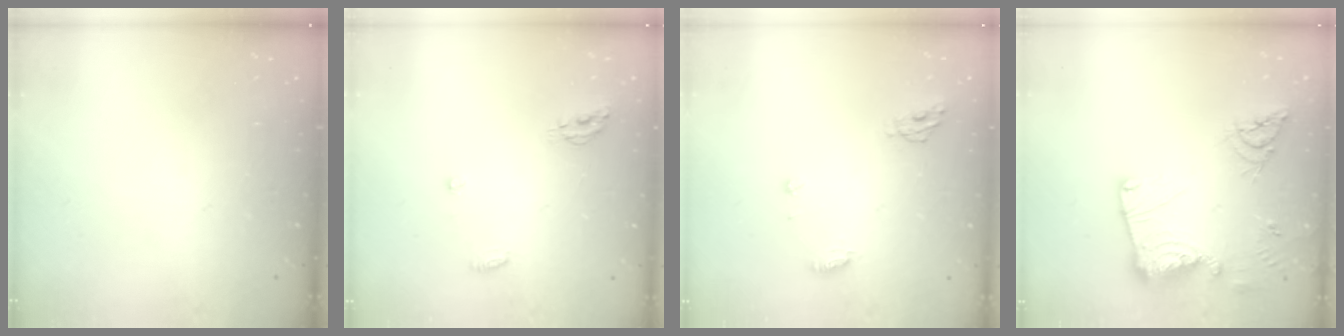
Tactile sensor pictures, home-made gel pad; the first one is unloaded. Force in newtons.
{"total": 4.9, "press": 4.8, "slide": 0.4}
{"total": 6.0, "press": 6.0, "slide": 0.7}
{"total": 17.7, "press": 17.6, "slide": 1.8}